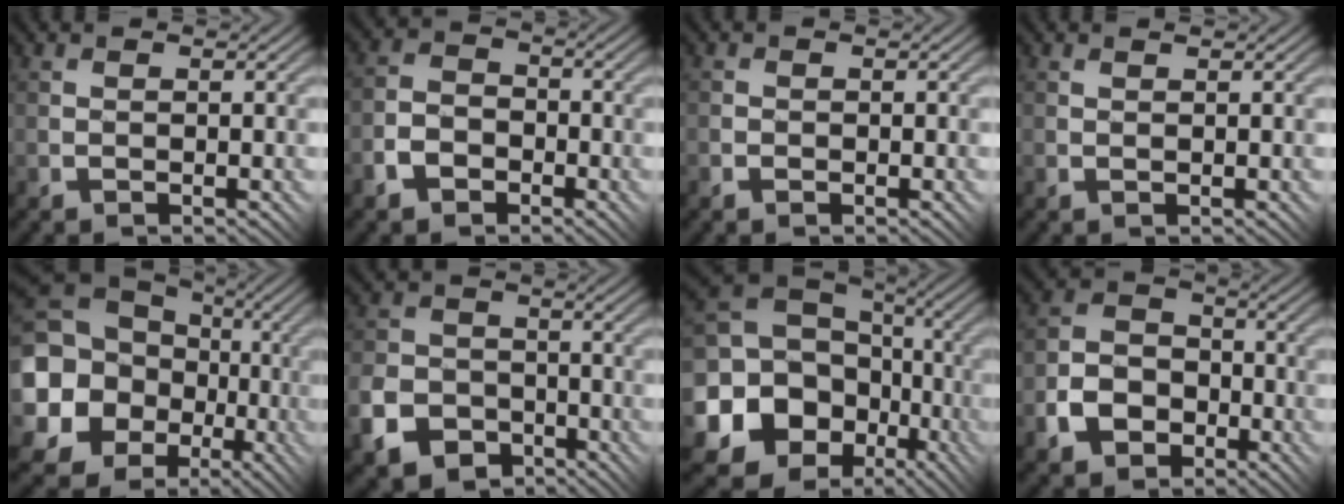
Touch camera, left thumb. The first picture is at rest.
{"total": 4.3, "force": [-2.5, 3.0, 1.8], "torque": [-0.042, -0.001, -0.054]}
{"total": 1.3, "force": [-0.7, 0.9, 0.5], "torque": [-0.009, 0.001, -0.015]}
{"total": 0.9, "force": [0.6, 0.0, 0.6], "torque": [-0.011, 0.001, 0.014]}
{"total": 20.3, "force": [-0.4, 18.3, 8.8], "torque": [-0.247, -0.013, -0.027]}
{"total": 7.5, "force": [-3.9, 5.5, 3.2], "torque": [-0.084, -0.015, -0.081]}
{"total": 19.2, "force": [-3.5, 16.6, 9.0], "torque": [-0.232, -0.028, -0.061]}
{"total": 7.5, "force": [-3.4, 5.6, 3.6], "torque": [-0.092, -0.019, -0.069]}